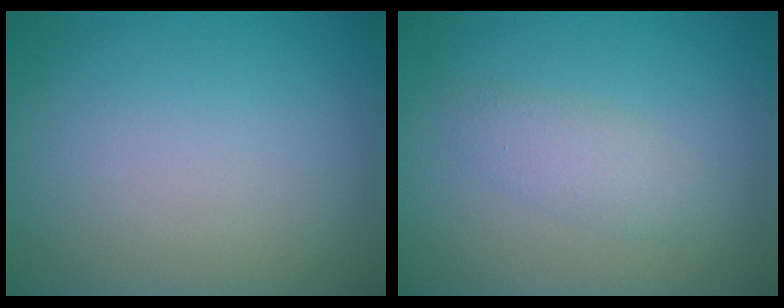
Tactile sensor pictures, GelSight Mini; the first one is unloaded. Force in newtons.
{"total": 2.0, "press": 2.0, "slide": 0.1}